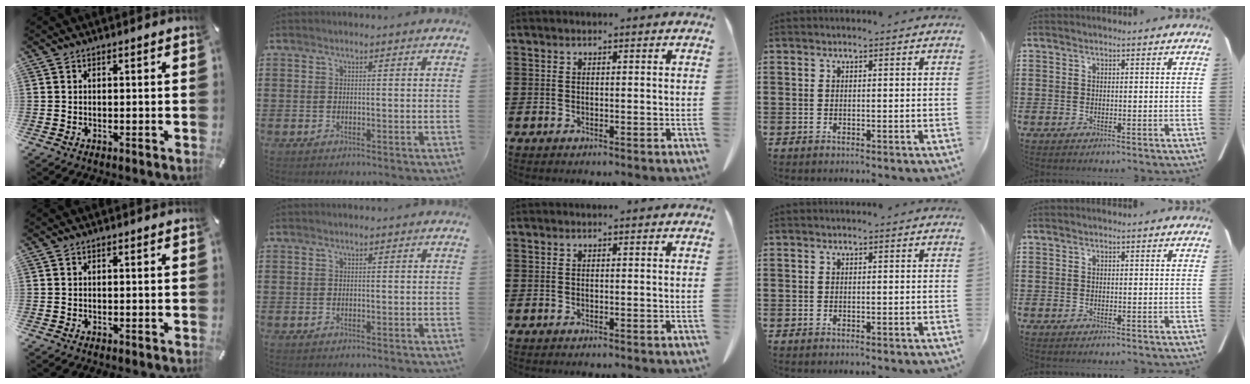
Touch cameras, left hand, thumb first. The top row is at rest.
{}